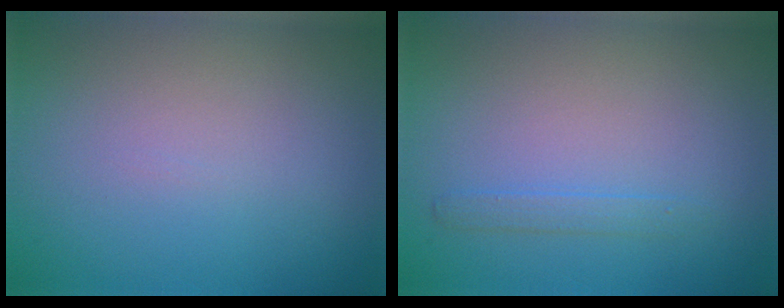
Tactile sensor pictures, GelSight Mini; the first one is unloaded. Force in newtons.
{"total": 1.1, "press": 1.1, "slide": 0.0}